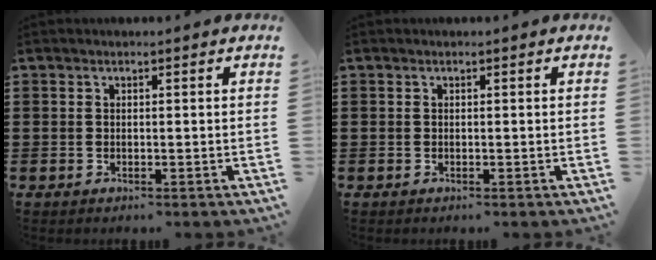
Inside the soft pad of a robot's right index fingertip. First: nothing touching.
{"total": 0.0}